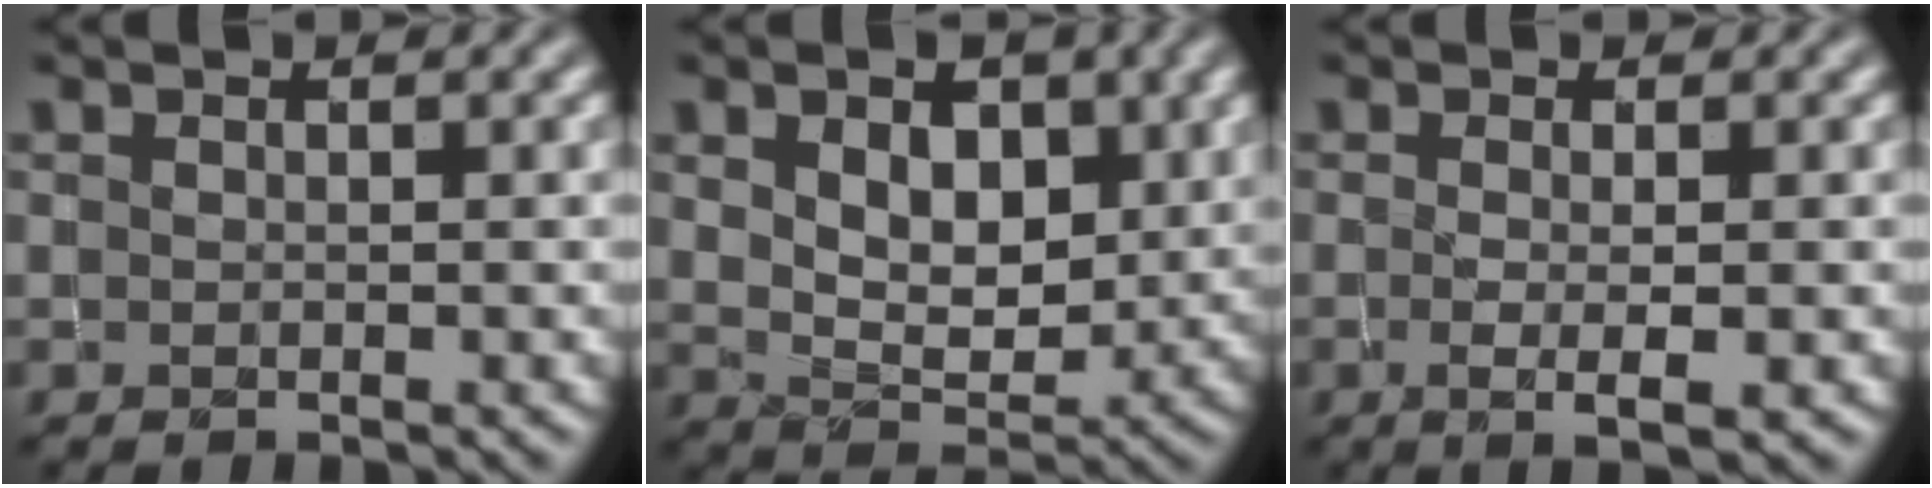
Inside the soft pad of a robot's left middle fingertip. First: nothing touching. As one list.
[{"total": 5.2, "force": [1.7, 3.4, 3.6], "torque": [-0.060, -0.004, 0.026]}, {"total": 2.2, "force": [-0.3, 0.5, 2.2], "torque": [-0.038, -0.004, -0.002]}]